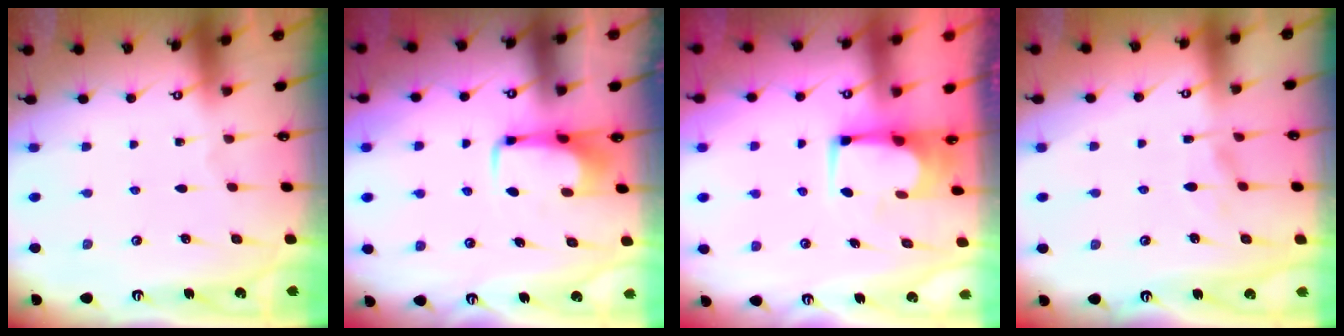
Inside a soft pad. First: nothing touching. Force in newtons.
{"total": 4.4, "press": 4.4, "slide": 0.4}
{"total": 2.9, "press": 2.9, "slide": 0.2}
{"total": 2.3, "press": 2.1, "slide": 1.0}